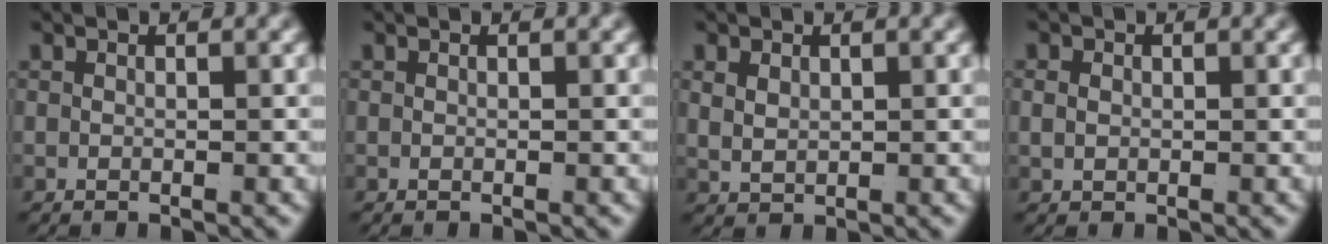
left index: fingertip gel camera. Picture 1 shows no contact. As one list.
[{"total": 0.0}, {"total": 1.6, "force": [0.8, 1.1, 0.9], "torque": [-0.023, -0.009, 0.027]}, {"total": 1.1, "force": [0.2, 0.8, 0.6], "torque": [-0.017, -0.007, 0.012]}]